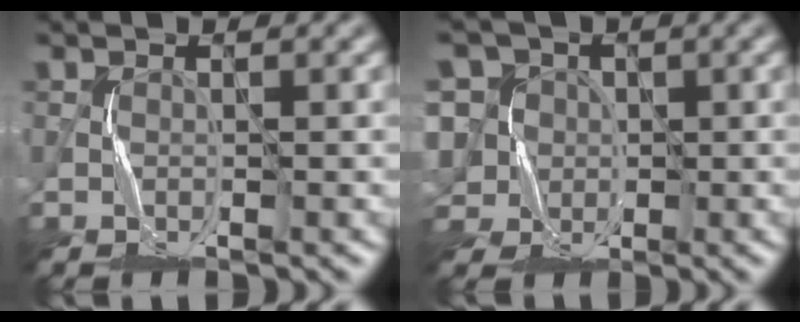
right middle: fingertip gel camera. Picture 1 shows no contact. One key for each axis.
{"total": 8.3, "fx": 1.4, "fy": 7.7, "fz": 2.8, "tx": -0.073, "ty": 0.032, "tz": -0.014}